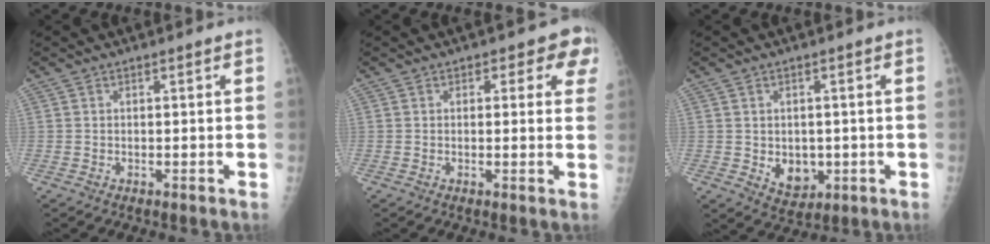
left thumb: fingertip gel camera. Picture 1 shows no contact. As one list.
[{"total": 5.1, "force": [2.3, 3.0, 3.3], "torque": [0.006, -0.004, 0.017]}, {"total": 5.9, "force": [-0.7, 4.6, 3.6], "torque": [-0.026, -0.006, 0.007]}]